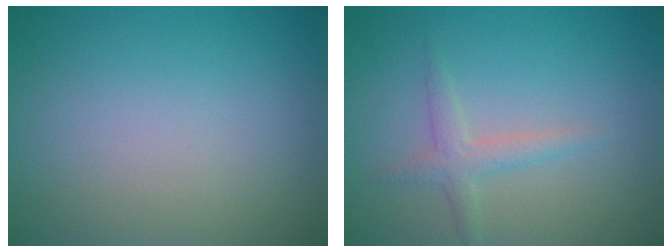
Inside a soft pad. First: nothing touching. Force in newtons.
{"total": 1.9, "press": 1.9, "slide": 0.0}